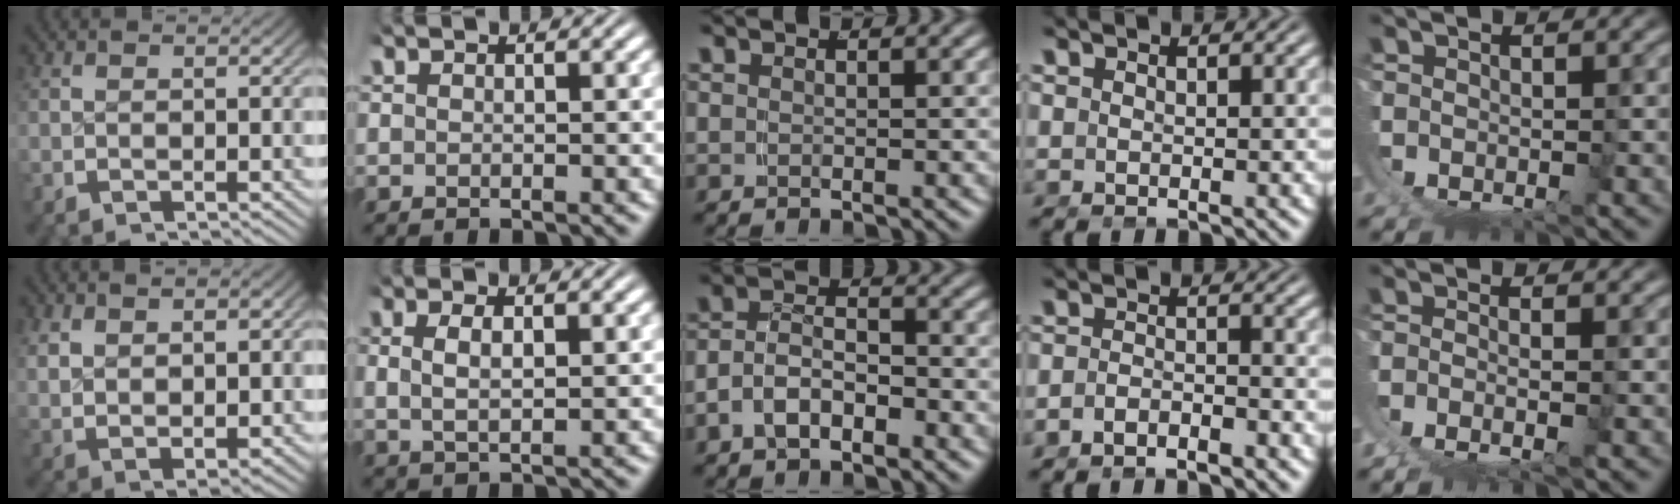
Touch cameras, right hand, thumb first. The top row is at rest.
{"thumb": {"total": 4.6, "force": [1.5, 2.8, 3.3], "torque": [-0.064, -0.012, 0.044]}, "index": {"total": 3.0, "force": [0.7, 1.5, 2.5], "torque": [-0.046, -0.002, 0.020]}, "middle": {"total": 4.5, "force": [-2.2, 3.0, 2.5], "torque": [-0.046, -0.009, -0.036]}, "ring": {"total": 2.6, "force": [-2.4, 0.3, 0.8], "torque": [-0.013, -0.005, -0.041]}, "little": {"total": 2.5, "force": [-0.5, 0.4, 2.4], "torque": [-0.056, -0.015, 0.001]}}